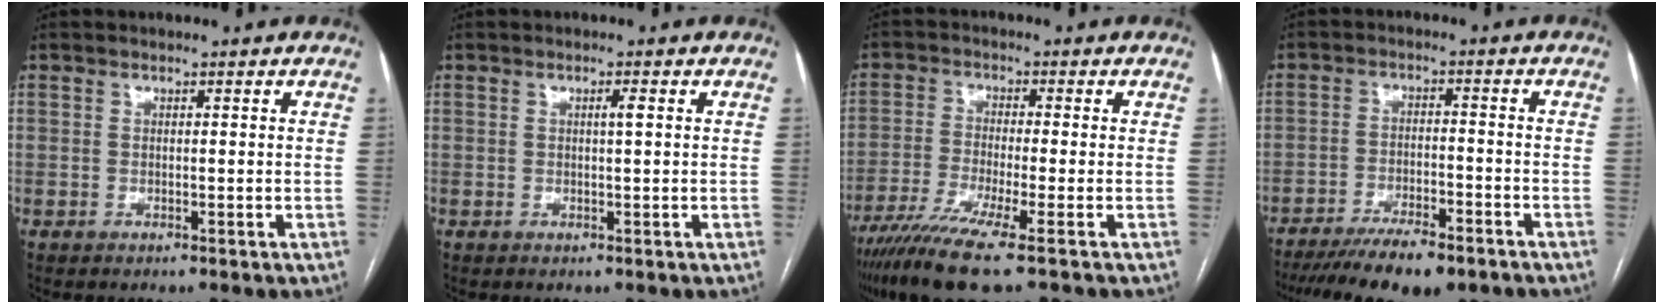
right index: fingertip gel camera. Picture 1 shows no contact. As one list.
[{"total": 1.1, "force": [0.3, -0.3, 1.0], "torque": [-0.018, 0.001, 0.004]}, {"total": 9.8, "force": [-6.6, -0.8, 7.2], "torque": [-0.131, -0.027, -0.115]}, {"total": 12.8, "force": [-10.1, 2.7, 7.5], "torque": [-0.118, -0.020, -0.158]}]